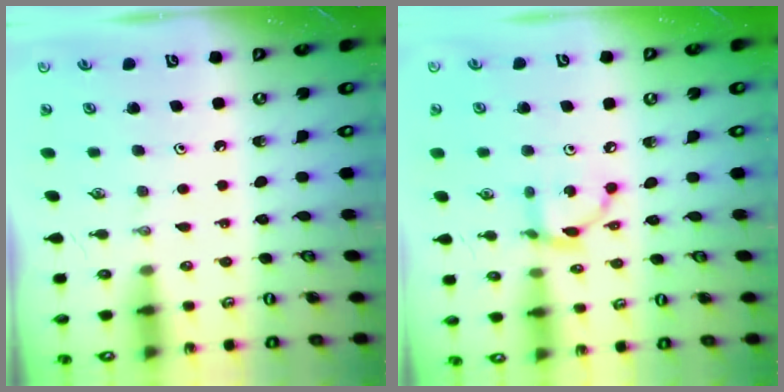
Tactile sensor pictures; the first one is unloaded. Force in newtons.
{"total": 8.5, "press": 8.4, "slide": 0.4}